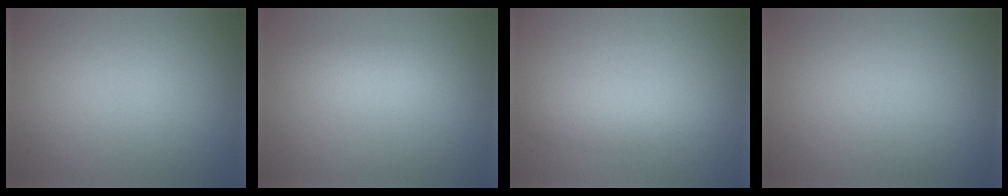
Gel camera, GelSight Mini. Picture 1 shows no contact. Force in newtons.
{"total": 2.3, "press": 2.3, "slide": 0.1}
{"total": 2.4, "press": 2.4, "slide": 0.0}
{"total": 0.0}